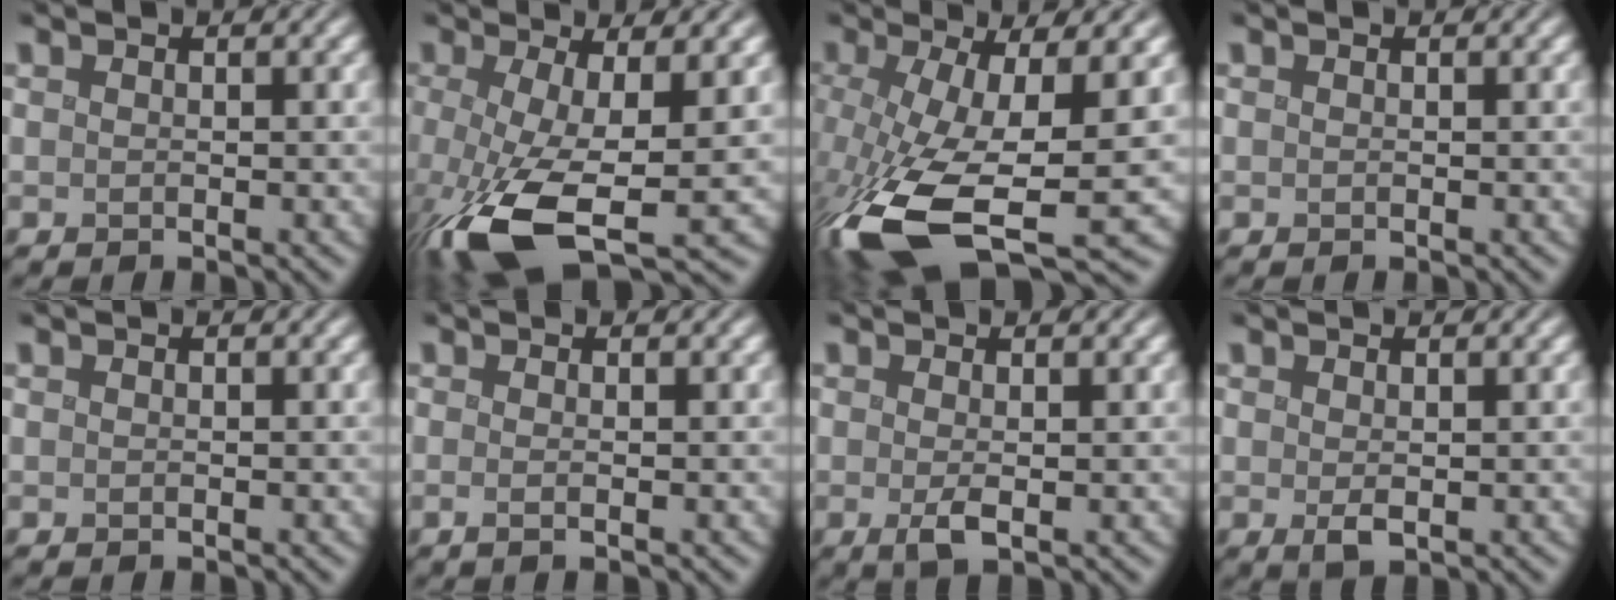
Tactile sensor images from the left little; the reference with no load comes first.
{"total": 10.6, "force": [-3.8, 3.8, 9.2], "torque": [-0.195, -0.034, -0.056]}
{"total": 13.3, "force": [-4.3, 5.4, 11.3], "torque": [-0.246, -0.038, -0.064]}
{"total": 0.0}
{"total": 0.0}
{"total": 0.7, "force": [-0.2, 0.2, 0.7], "torque": [-0.010, 0.000, -0.009]}
{"total": 1.2, "force": [-0.2, 0.1, 1.2], "torque": [-0.024, -0.004, 0.000]}
{"total": 0.7, "force": [0.2, 0.2, 0.7], "torque": [-0.019, -0.005, 0.010]}